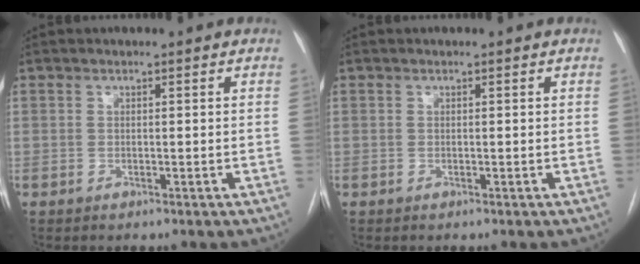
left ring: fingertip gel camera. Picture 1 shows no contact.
{"total": 0.0}